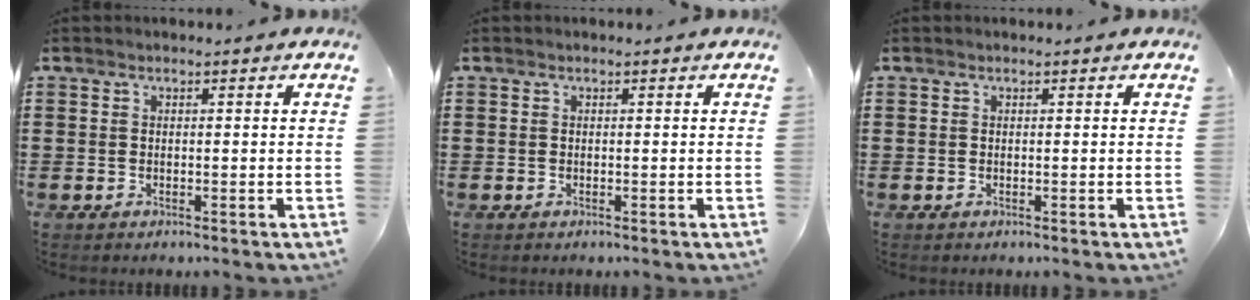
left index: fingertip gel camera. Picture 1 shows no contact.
{"total": 0.0}
{"total": 0.0}